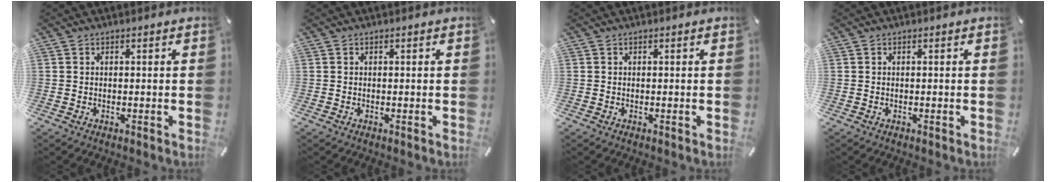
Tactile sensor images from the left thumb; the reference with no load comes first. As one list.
[{"total": 0.0}, {"total": 0.0}, {"total": 0.0}]